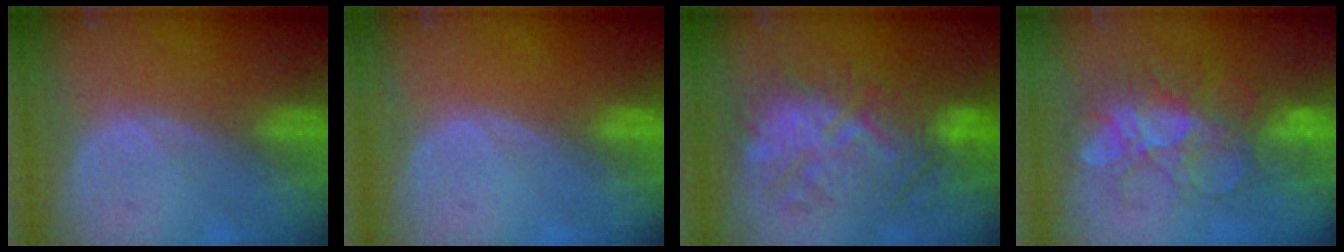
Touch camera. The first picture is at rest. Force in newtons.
{"total": 0.0}
{"total": 10.6, "press": 10.6, "slide": 1.2}
{"total": 8.7, "press": 8.5, "slide": 1.6}